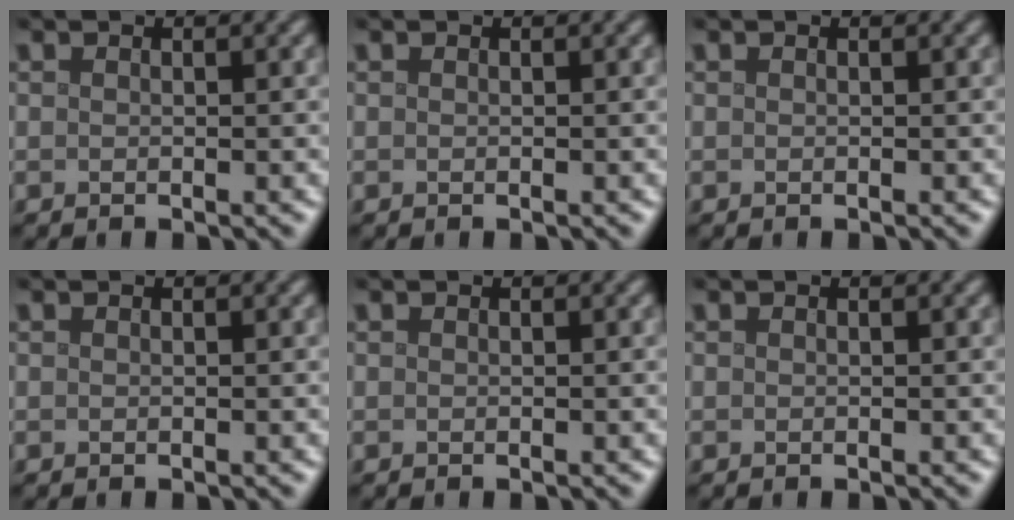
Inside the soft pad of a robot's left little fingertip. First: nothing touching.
{"total": 0.0}
{"total": 0.0}
{"total": 0.0}
{"total": 0.0}
{"total": 0.0}